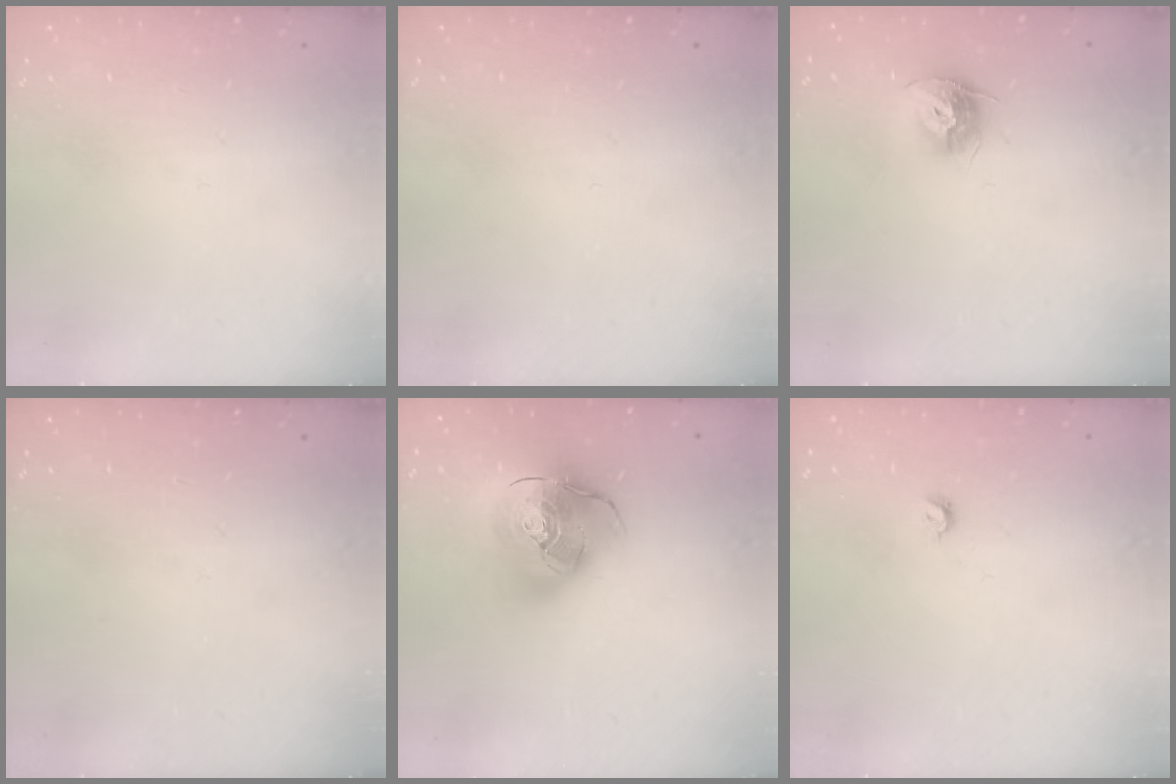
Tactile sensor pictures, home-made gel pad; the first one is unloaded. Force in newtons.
{"total": 0.0}
{"total": 9.9, "press": 9.9, "slide": 0.5}
{"total": 0.0}
{"total": 22.5, "press": 22.3, "slide": 3.4}
{"total": 3.6, "press": 3.6, "slide": 0.7}